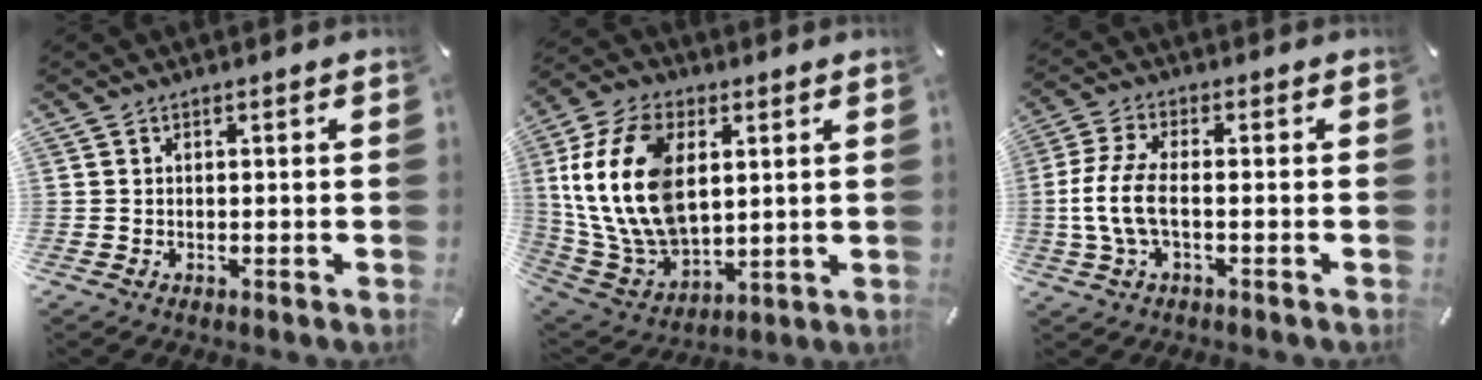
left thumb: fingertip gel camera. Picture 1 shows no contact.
{"total": 20.6, "force": [4.5, 13.6, 14.8], "torque": [-0.347, -0.002, 0.078]}
{"total": 9.0, "force": [-1.5, 3.9, 8.0], "torque": [-0.173, -0.008, -0.028]}